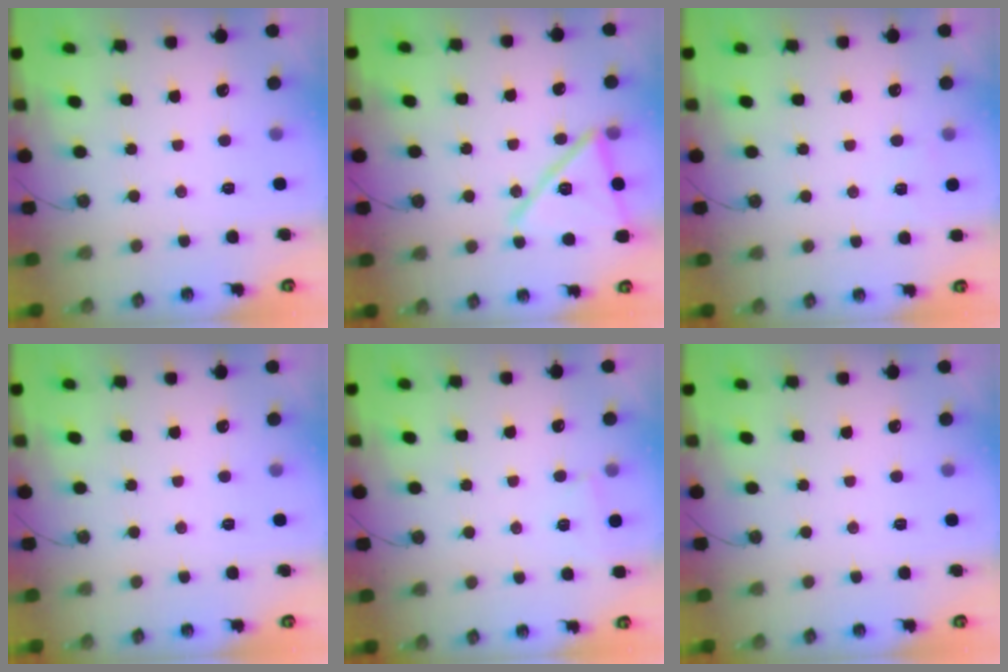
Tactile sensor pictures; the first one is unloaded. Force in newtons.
{"total": 17.2, "press": 16.3, "slide": 5.7}
{"total": 3.7, "press": 3.7, "slide": 0.1}
{"total": 0.0}
{"total": 3.0, "press": 2.8, "slide": 0.9}
{"total": 0.0}